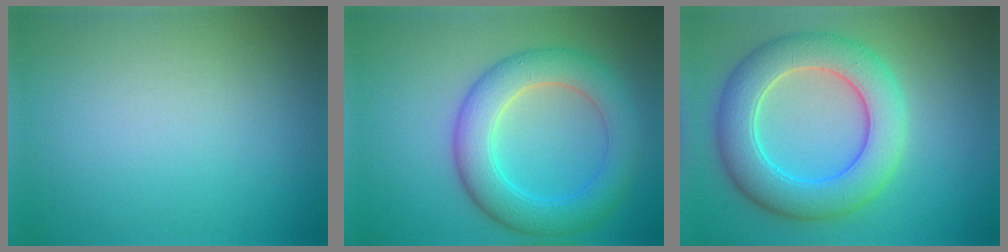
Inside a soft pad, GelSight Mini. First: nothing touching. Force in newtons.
{"total": 6.4, "press": 6.4, "slide": 0.0}
{"total": 7.6, "press": 7.6, "slide": 0.3}